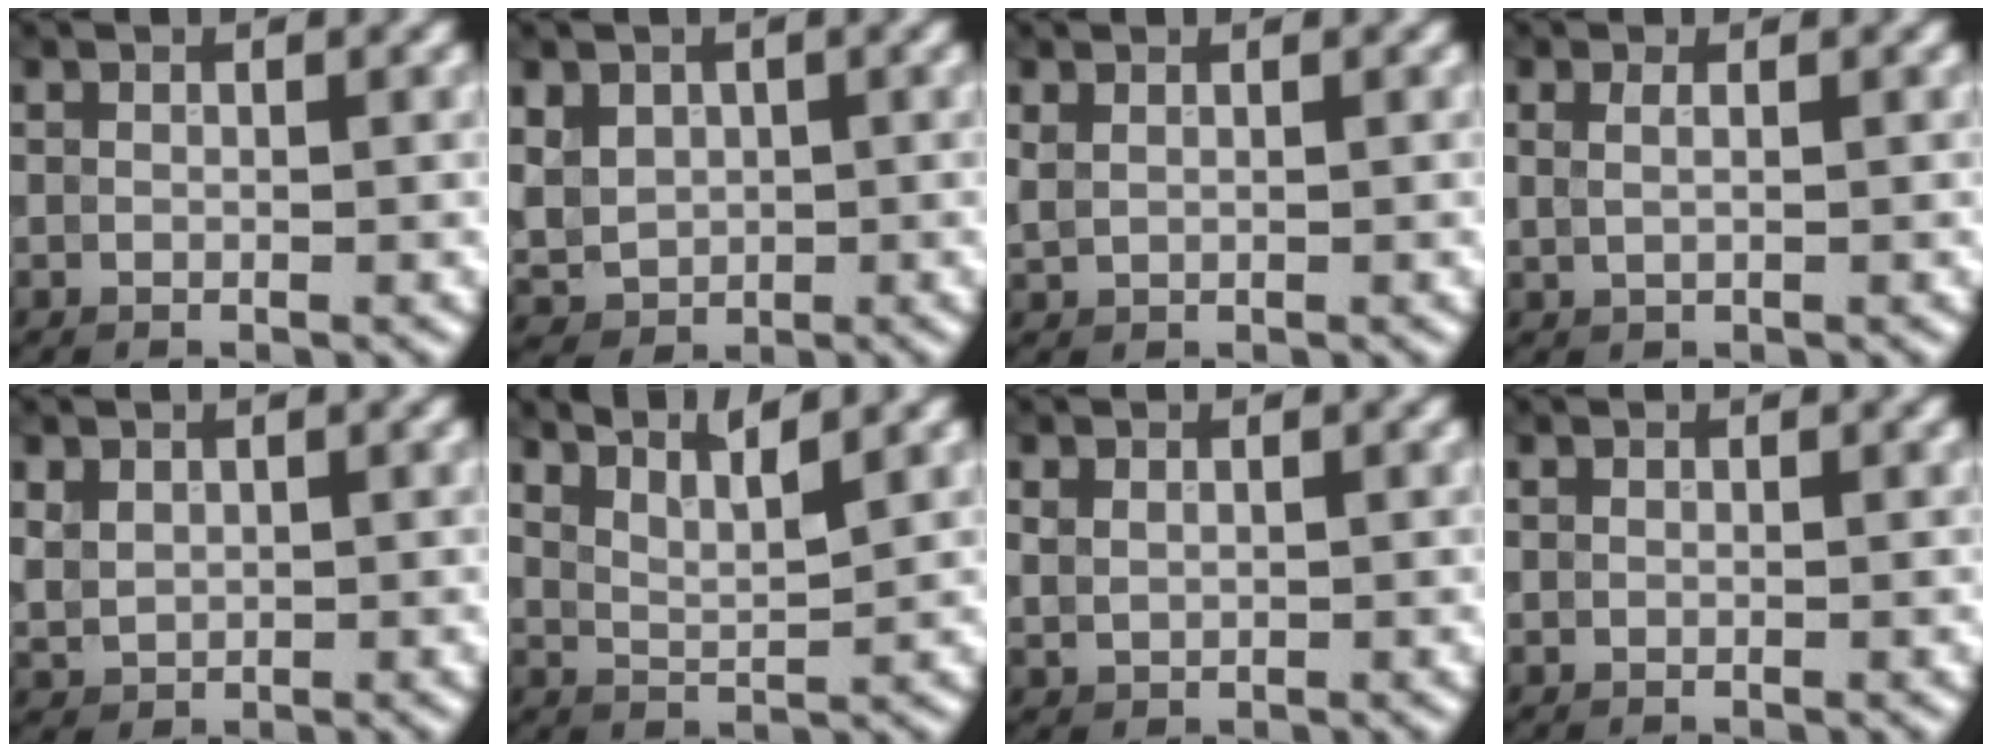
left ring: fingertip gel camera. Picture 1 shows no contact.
{"total": 3.9, "force": [1.0, 3.3, 1.9], "torque": [-0.051, 0.006, 0.021]}
{"total": 0.9, "force": [0.6, 0.4, 0.5], "torque": [-0.019, -0.001, 0.015]}
{"total": 1.2, "force": [0.5, 0.5, 0.9], "torque": [-0.016, -0.003, 0.008]}
{"total": 1.9, "force": [0.7, 1.5, 0.9], "torque": [-0.025, -0.002, 0.015]}
{"total": 4.2, "force": [3.5, 0.9, 2.2], "torque": [-0.033, 0.012, 0.043]}
{"total": 1.1, "force": [0.4, 0.8, 0.7], "torque": [-0.016, -0.002, 0.012]}
{"total": 0.0}